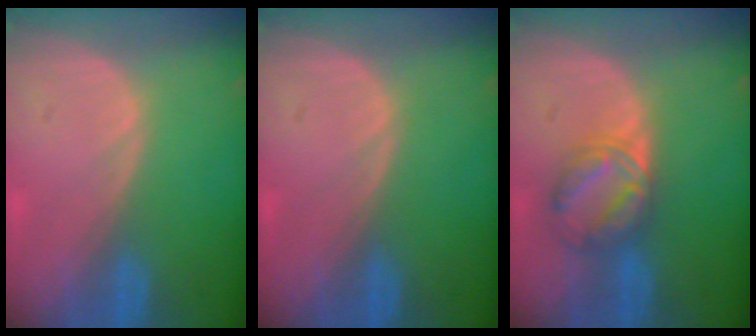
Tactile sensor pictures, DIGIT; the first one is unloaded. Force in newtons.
{"total": 0.0}
{"total": 5.8, "press": 5.8, "slide": 0.0}